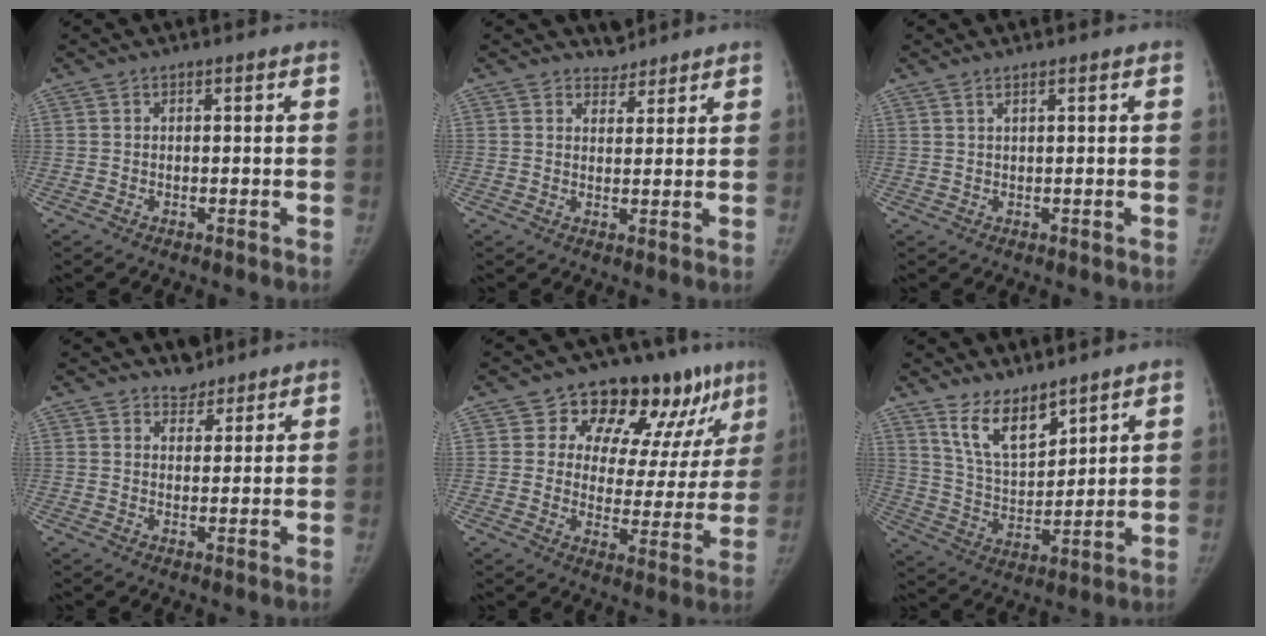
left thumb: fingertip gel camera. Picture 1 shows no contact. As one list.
[{"total": 2.9, "force": [2.5, 1.4, -0.4], "torque": [0.029, -0.020, 0.032]}, {"total": 0.6, "force": [0.5, -0.2, 0.4], "torque": [-0.012, -0.003, 0.013]}, {"total": 3.2, "force": [2.6, 1.8, -0.2], "torque": [0.026, -0.019, 0.035]}, {"total": 18.3, "force": [11.1, 9.5, 11.0], "torque": [-0.085, -0.043, 0.148]}, {"total": 10.0, "force": [7.5, 4.0, 5.3], "torque": [-0.075, -0.059, 0.157]}]